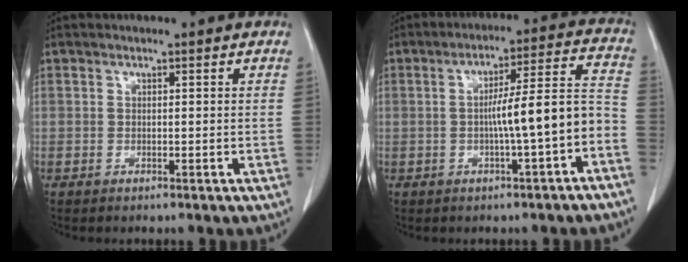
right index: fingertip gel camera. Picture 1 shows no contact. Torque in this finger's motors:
{"motor_torque": [1.51, -0.53, 0.73, 0.17]}